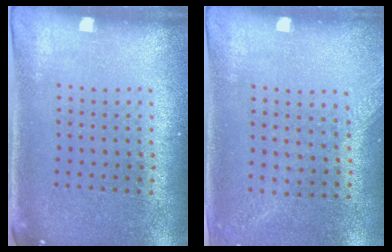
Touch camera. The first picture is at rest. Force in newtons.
{"total": 1.4, "press": 1.0, "slide": 0.9}